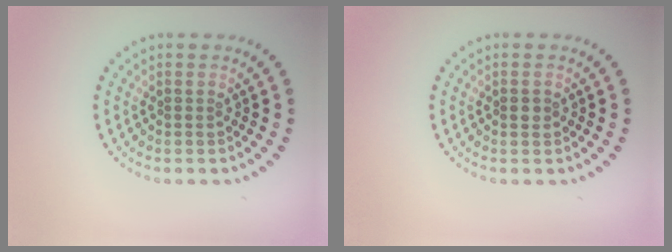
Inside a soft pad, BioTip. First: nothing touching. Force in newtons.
{"total": 1.0, "press": 1.0, "slide": 0.0}